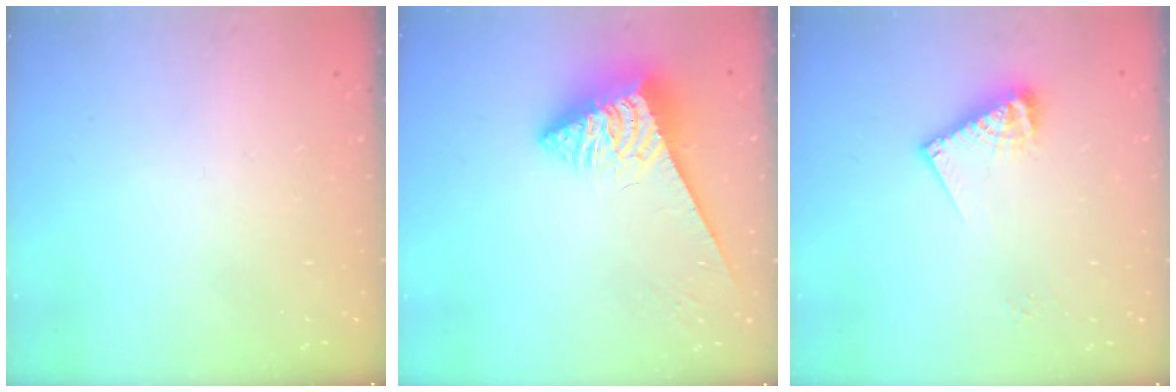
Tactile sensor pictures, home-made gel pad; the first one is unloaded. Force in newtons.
{"total": 5.3, "press": 5.2, "slide": 0.8}
{"total": 9.8, "press": 9.8, "slide": 0.8}